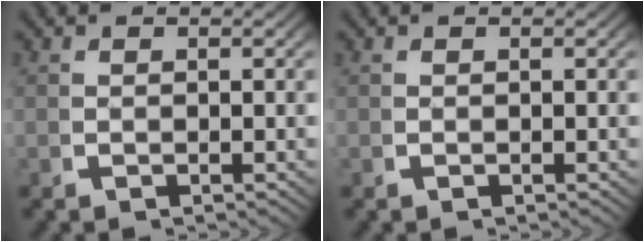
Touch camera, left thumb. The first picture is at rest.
{"total": 0.0}